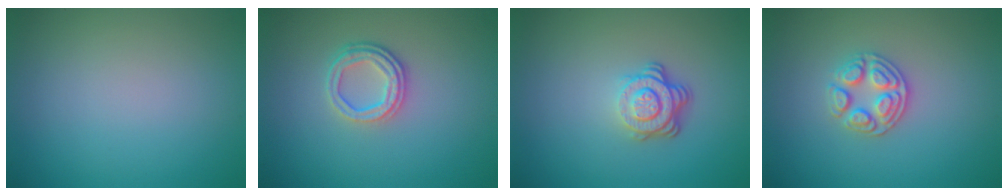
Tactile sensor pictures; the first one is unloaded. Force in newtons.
{"total": 3.1, "press": 2.5, "slide": 1.8}
{"total": 3.9, "press": 2.7, "slide": 2.8}
{"total": 3.0, "press": 2.8, "slide": 1.1}